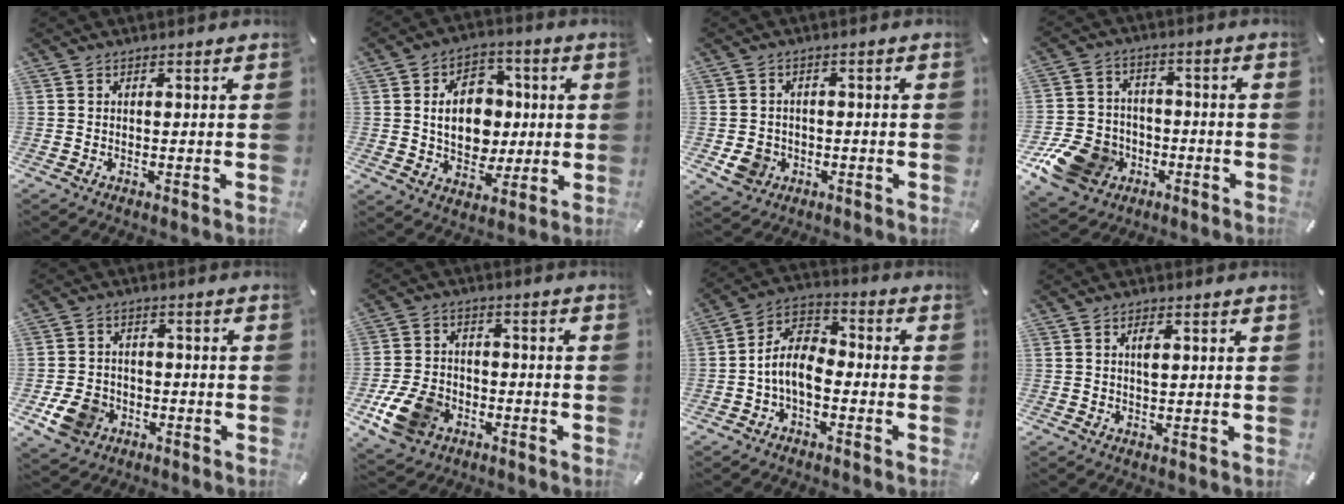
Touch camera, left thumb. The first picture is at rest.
{"total": 13.5, "force": [0.7, 10.7, 8.3], "torque": [-0.132, 0.014, 0.015]}
{"total": 5.8, "force": [-1.7, 5.2, 2.1], "torque": [-0.048, 0.006, -0.030]}
{"total": 13.9, "force": [-6.0, 11.3, 5.4], "torque": [-0.104, 0.045, -0.099]}
{"total": 8.5, "force": [-3.3, 7.0, 3.6], "torque": [-0.081, 0.019, -0.061]}
{"total": 11.2, "force": [-5.0, 8.1, 5.9], "torque": [-0.121, 0.027, -0.088]}
{"total": 9.7, "force": [-3.4, 6.0, 6.8], "torque": [-0.154, 0.010, -0.068]}
{"total": 2.2, "force": [0.6, 0.9, 1.9], "torque": [-0.032, 0.001, 0.008]}